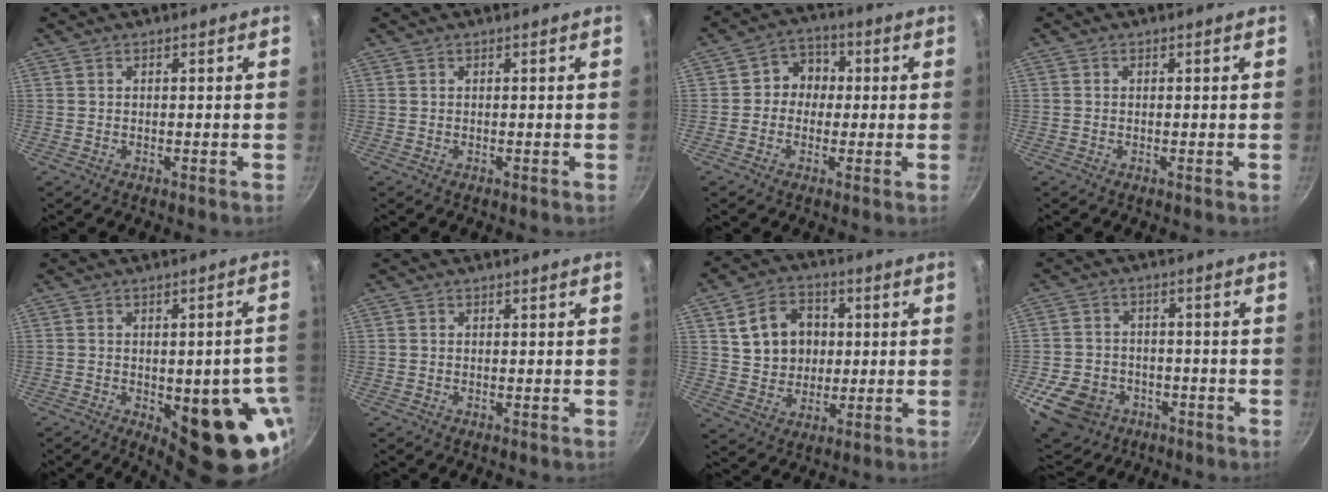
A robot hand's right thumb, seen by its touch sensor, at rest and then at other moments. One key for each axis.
{"total": 0.0}
{"total": 6.3, "fx": 0.1, "fy": 5.7, "fz": 2.7, "tx": 0.001, "ty": 0.015, "tz": -0.013}
{"total": 0.0}
{"total": 17.8, "fx": -5.3, "fy": 7.4, "fz": 15.2, "tx": -0.128, "ty": 0.006, "tz": -0.059}
{"total": 0.0}
{"total": 11.9, "fx": 2.3, "fy": 9.7, "fz": 6.4, "tx": -0.082, "ty": 0.006, "tz": 0.042}
{"total": 13.6, "fx": -5.4, "fy": 10.6, "fz": 6.5, "tx": -0.106, "ty": 0.034, "tz": -0.080}